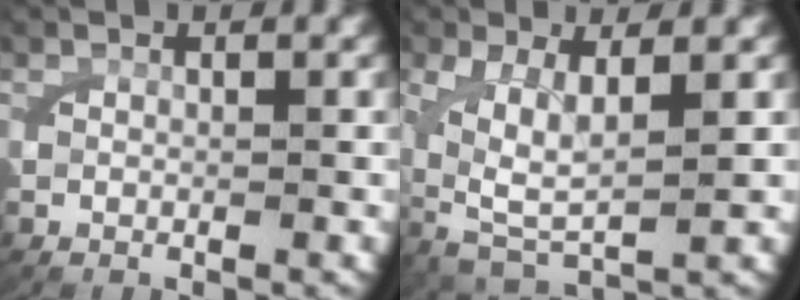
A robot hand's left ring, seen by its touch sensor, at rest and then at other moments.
{"total": 5.7, "force": [0.4, 3.8, 4.3], "torque": [-0.112, -0.041, 0.033]}